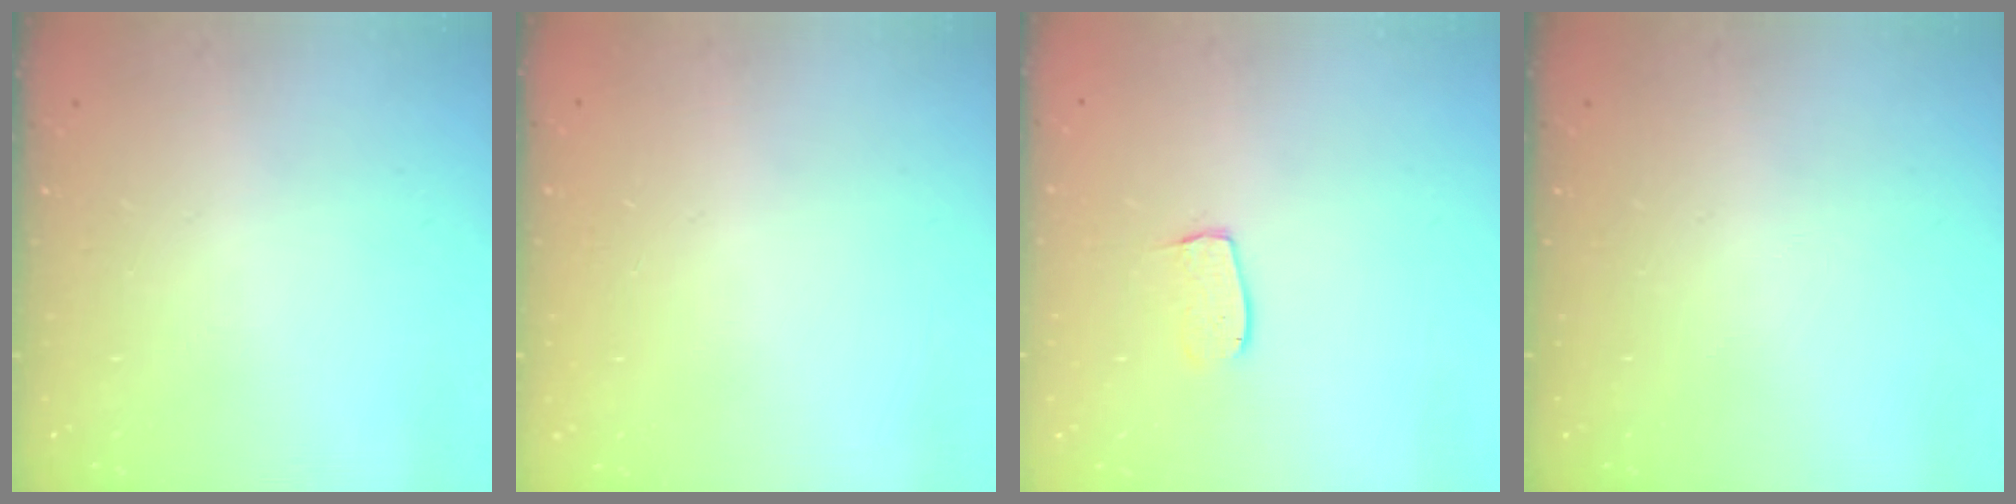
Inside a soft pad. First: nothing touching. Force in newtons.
{"total": 0.0}
{"total": 5.5, "press": 5.5, "slide": 0.4}
{"total": 0.0}